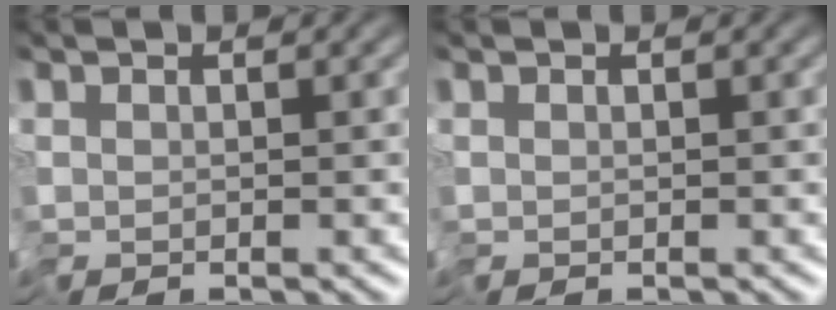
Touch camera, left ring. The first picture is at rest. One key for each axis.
{"total": 0.0}